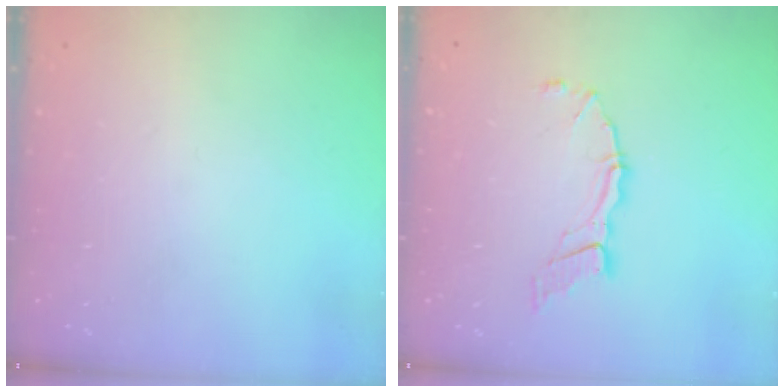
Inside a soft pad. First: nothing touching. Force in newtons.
{"total": 8.3, "press": 8.2, "slide": 0.6}